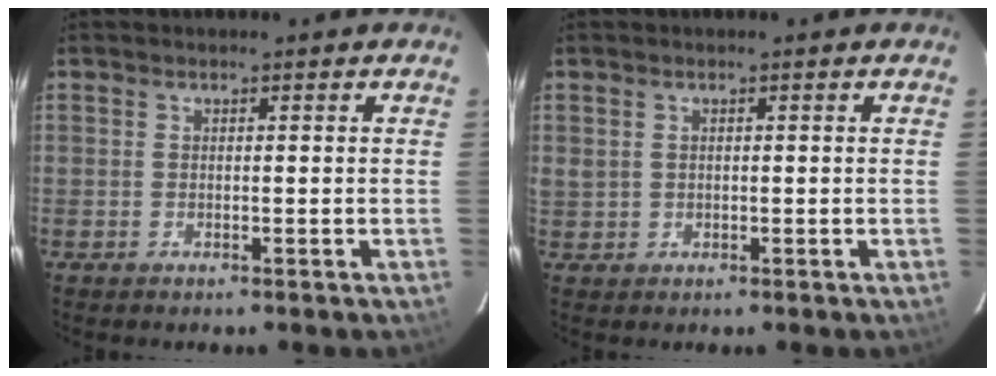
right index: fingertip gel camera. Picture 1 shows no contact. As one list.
[{"total": 1.6, "force": [0.6, 1.3, 0.6], "torque": [-0.012, 0.004, 0.016]}]